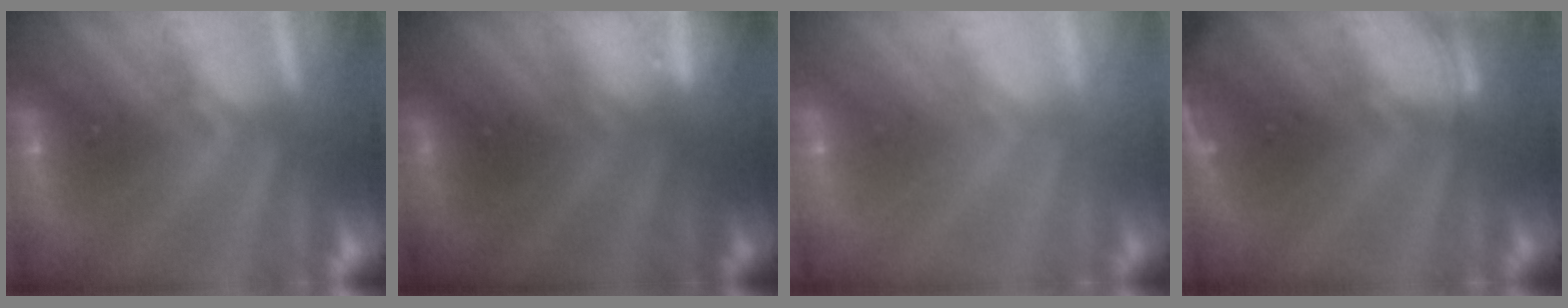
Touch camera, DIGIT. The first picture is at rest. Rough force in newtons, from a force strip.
{"total": 6.5}
{"total": 6.0}
{"total": 2.8}